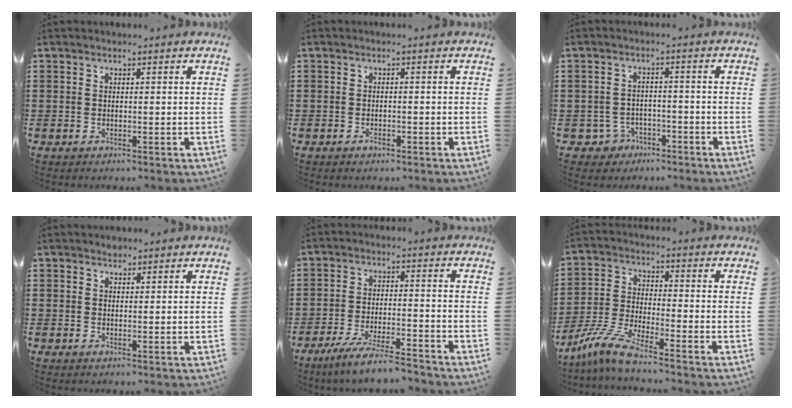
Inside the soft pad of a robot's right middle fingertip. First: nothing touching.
{"total": 1.0, "force": [-0.8, 0.6, 0.4], "torque": [-0.008, 0.000, -0.015]}
{"total": 3.2, "force": [-2.5, 1.9, 0.5], "torque": [-0.033, -0.001, -0.059]}
{"total": 1.1, "force": [1.0, 0.4, -0.1], "torque": [-0.001, -0.001, 0.019]}
{"total": 6.3, "force": [-5.6, -0.1, 2.9], "torque": [-0.065, -0.014, -0.108]}
{"total": 7.1, "force": [-5.8, 0.5, 4.2], "torque": [-0.115, -0.018, -0.120]}